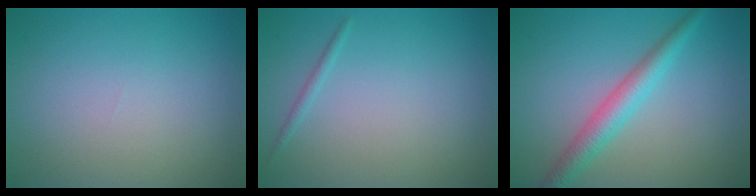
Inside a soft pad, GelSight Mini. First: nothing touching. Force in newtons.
{"total": 0.7, "press": 0.7, "slide": 0.0}
{"total": 3.5, "press": 3.5, "slide": 0.1}